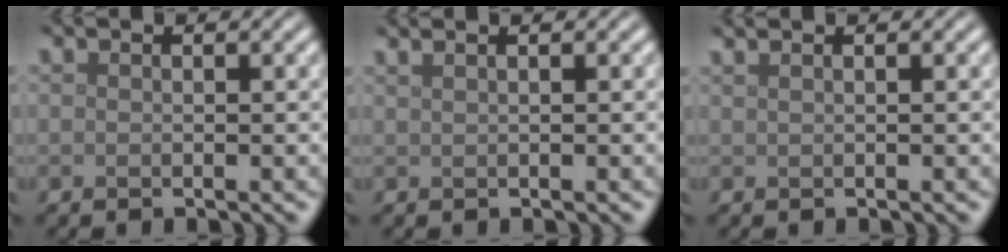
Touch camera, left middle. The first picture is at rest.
{"total": 2.6, "force": [1.6, 1.3, 1.6], "torque": [-0.011, 0.010, -0.002]}
{"total": 2.4, "force": [1.5, 1.2, 1.5], "torque": [-0.009, 0.009, -0.004]}